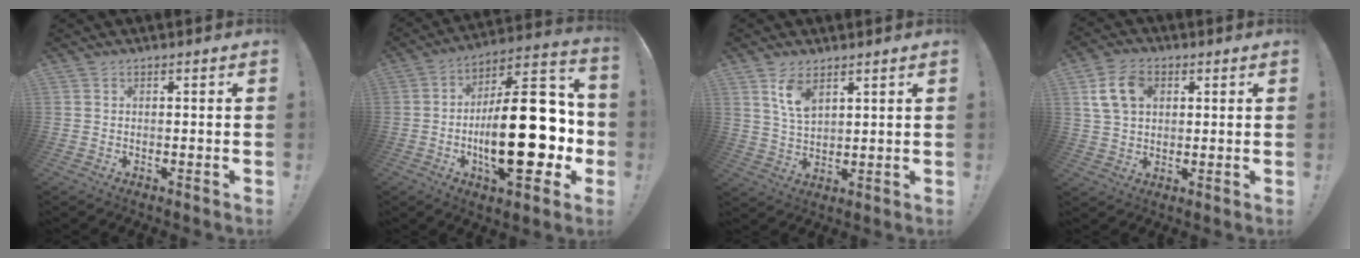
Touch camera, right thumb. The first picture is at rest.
{"total": 28.9, "force": [-4.5, 11.4, 26.1], "torque": [-0.424, 0.020, -0.062]}
{"total": 7.6, "force": [4.5, 3.7, 4.8], "torque": [-0.084, -0.018, 0.083]}
{"total": 10.3, "force": [3.6, 7.1, 6.6], "torque": [-0.115, 0.006, 0.070]}